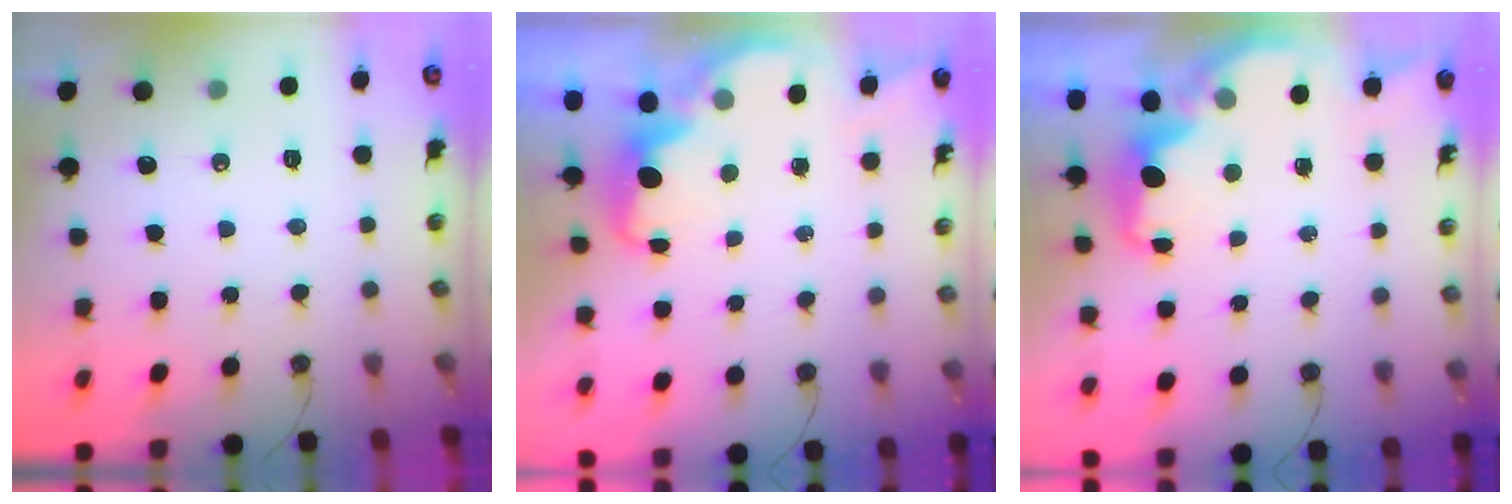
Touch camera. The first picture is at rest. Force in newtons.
{"total": 1.9, "press": 1.8, "slide": 0.7}
{"total": 2.1, "press": 2.0, "slide": 0.8}